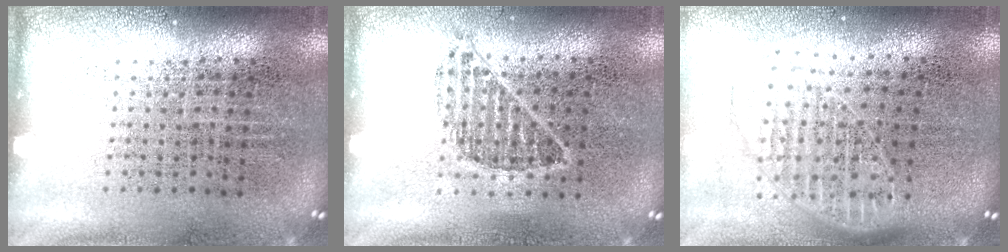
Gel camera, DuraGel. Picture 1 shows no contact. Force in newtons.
{"total": 0.7, "press": 0.7, "slide": 0.2}
{"total": 1.9, "press": 1.6, "slide": 1.1}